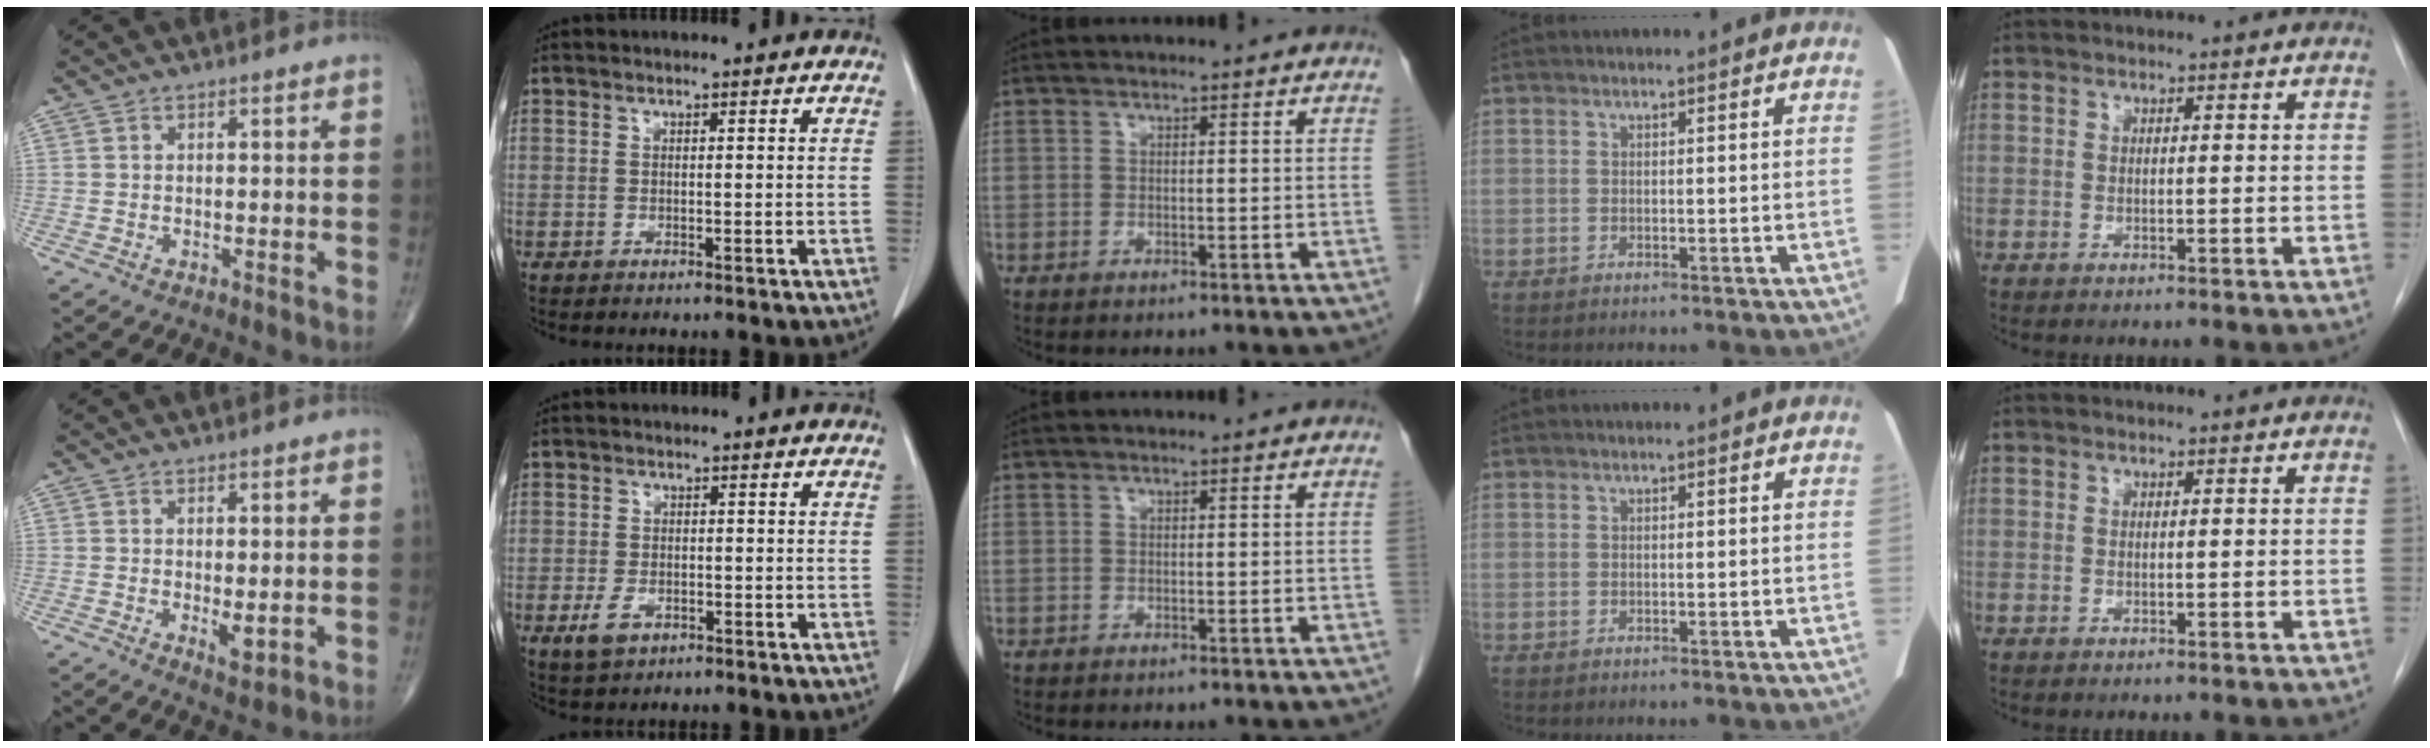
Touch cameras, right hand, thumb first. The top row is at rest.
{"thumb": {"total": 2.9, "force": [-0.3, 1.0, 2.7], "torque": [-0.041, -0.010, 0.001]}, "index": {"total": 3.4, "force": [-1.7, 2.1, 2.1], "torque": [-0.045, -0.002, -0.024]}}